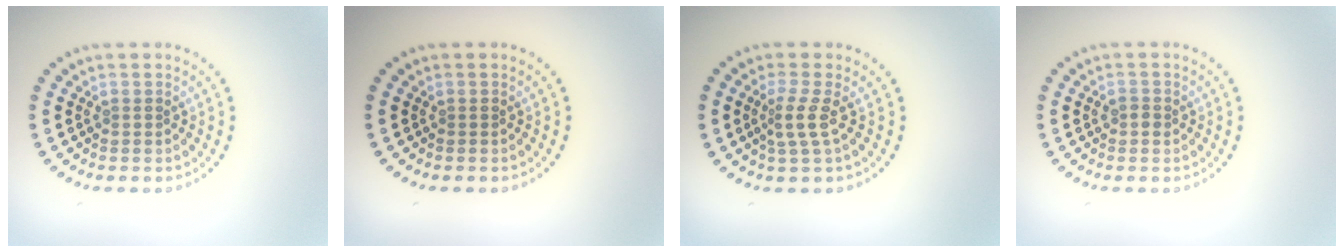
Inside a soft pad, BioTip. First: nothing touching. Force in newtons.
{"total": 0.0}
{"total": 2.3, "press": 1.6, "slide": 1.6}
{"total": 0.9, "press": 0.9, "slide": 0.2}